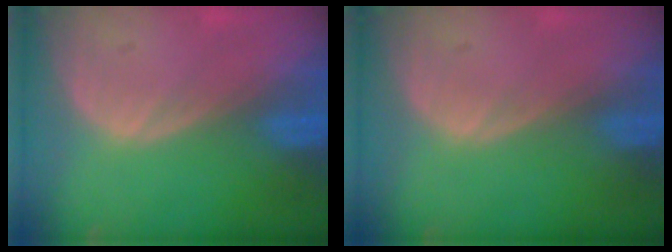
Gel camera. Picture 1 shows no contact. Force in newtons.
{"total": 0.0}